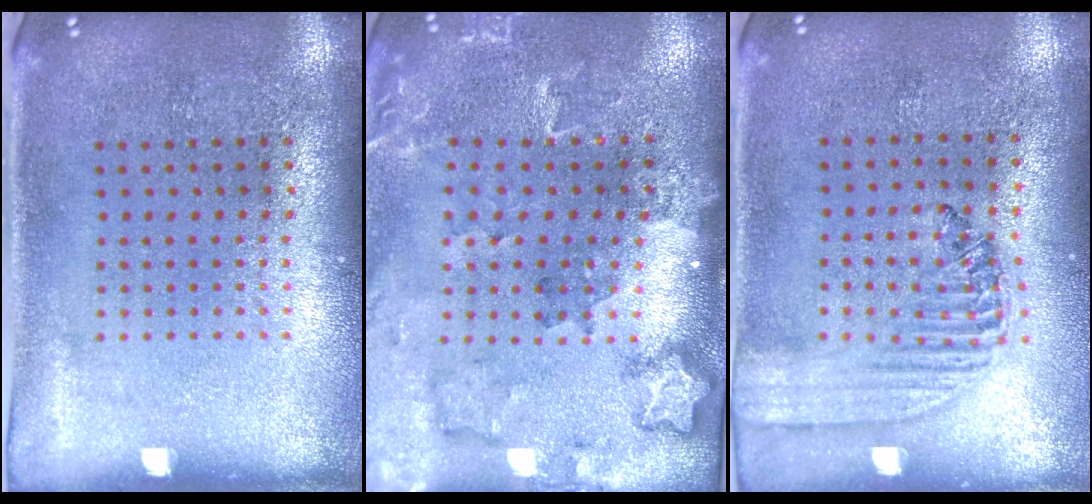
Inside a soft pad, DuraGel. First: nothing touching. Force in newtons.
{"total": 1.8, "press": 1.8, "slide": 0.0}
{"total": 1.5, "press": 1.3, "slide": 0.7}